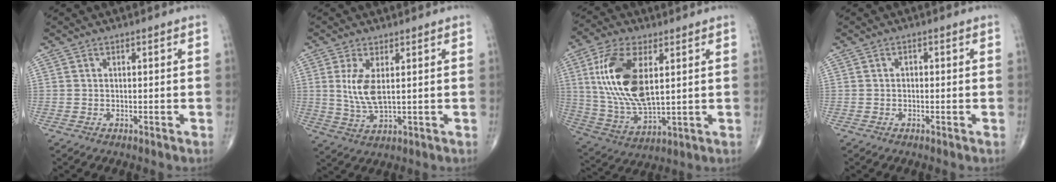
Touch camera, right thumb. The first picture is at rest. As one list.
[{"total": 6.3, "force": [1.3, 2.3, 5.8], "torque": [-0.125, -0.015, 0.033]}, {"total": 16.9, "force": [4.1, 7.8, 14.4], "torque": [-0.291, -0.016, 0.085]}, {"total": 0.7, "force": [0.0, 0.4, 0.5], "torque": [-0.003, 0.002, -0.004]}]